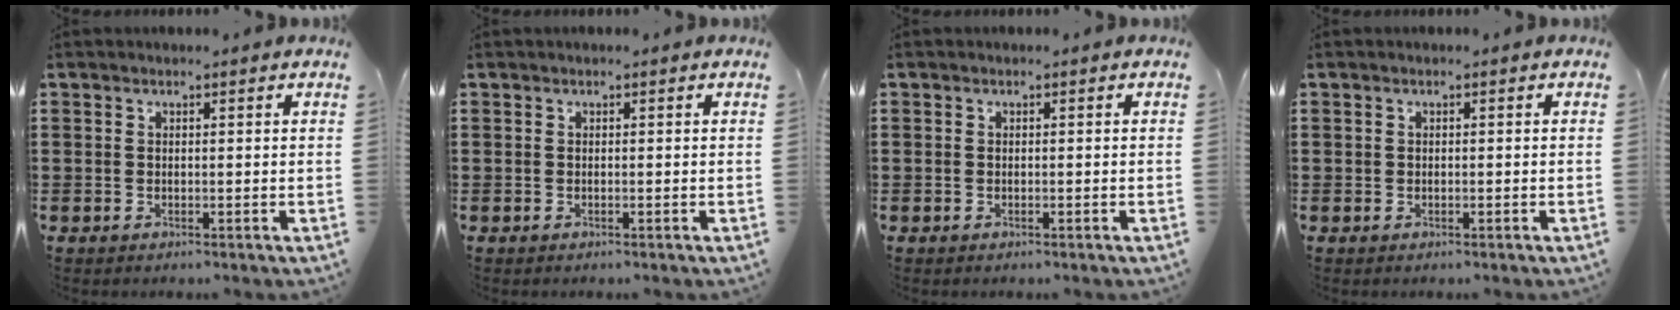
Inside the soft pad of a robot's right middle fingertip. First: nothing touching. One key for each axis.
{"total": 0.0}
{"total": 0.0}
{"total": 0.0}